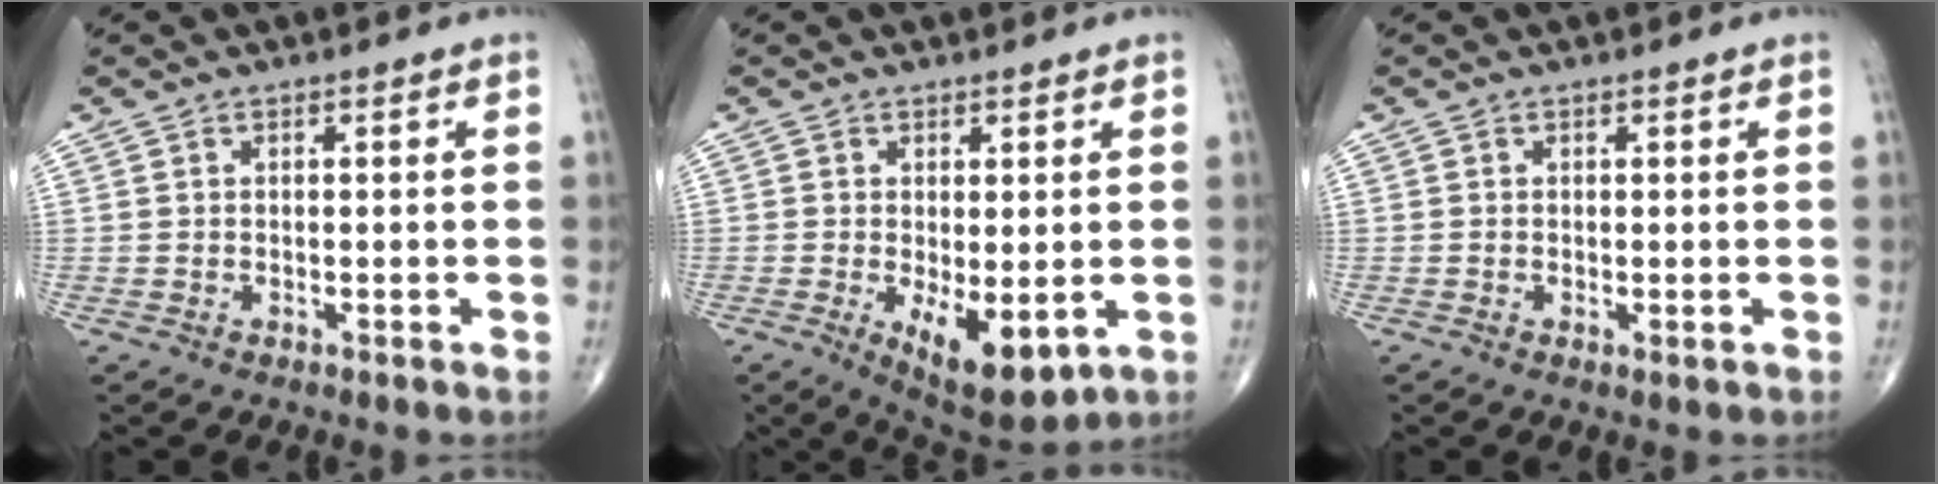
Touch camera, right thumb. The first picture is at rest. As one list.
[{"total": 9.8, "force": [-2.3, 4.3, 8.4], "torque": [-0.118, -0.021, -0.022]}, {"total": 0.6, "force": [-0.1, 0.3, 0.6], "torque": [-0.014, -0.004, -0.003]}]